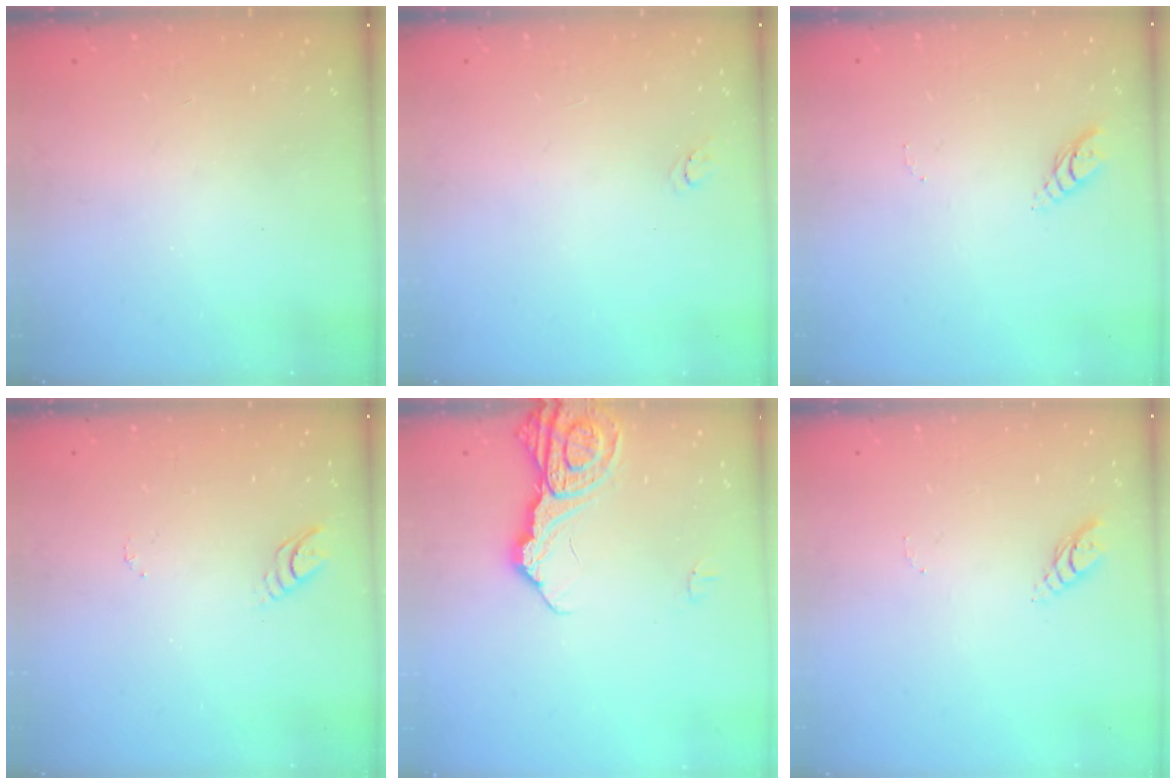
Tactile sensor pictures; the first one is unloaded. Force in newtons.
{"total": 3.2, "press": 3.2, "slide": 0.3}
{"total": 4.6, "press": 4.6, "slide": 0.4}
{"total": 3.3, "press": 3.3, "slide": 0.4}
{"total": 13.2, "press": 13.1, "slide": 1.5}
{"total": 4.6, "press": 4.6, "slide": 0.4}